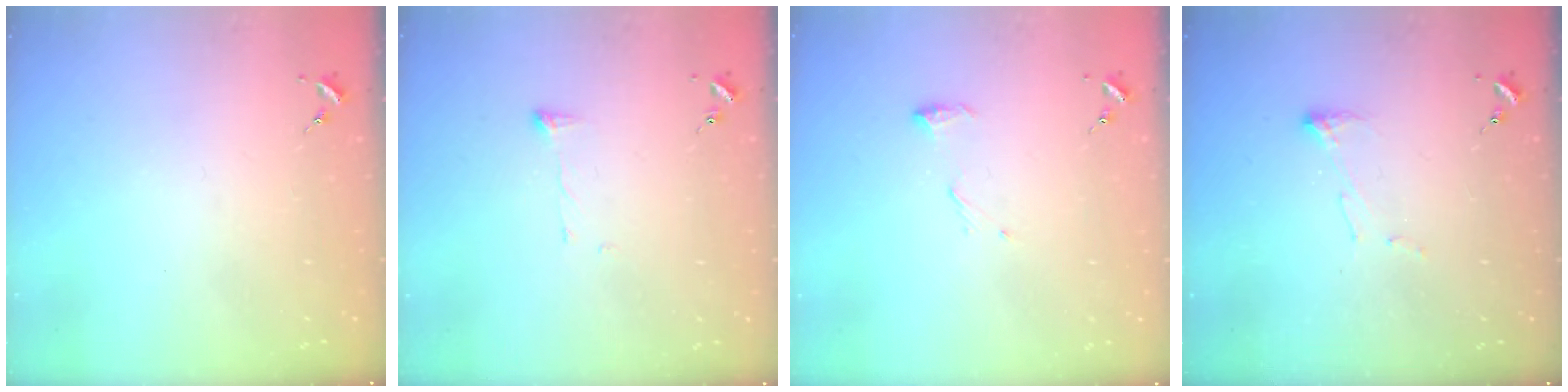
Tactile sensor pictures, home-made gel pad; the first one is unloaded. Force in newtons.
{"total": 3.6, "press": 3.6, "slide": 0.6}
{"total": 8.0, "press": 7.9, "slide": 0.7}
{"total": 5.8, "press": 5.8, "slide": 0.3}